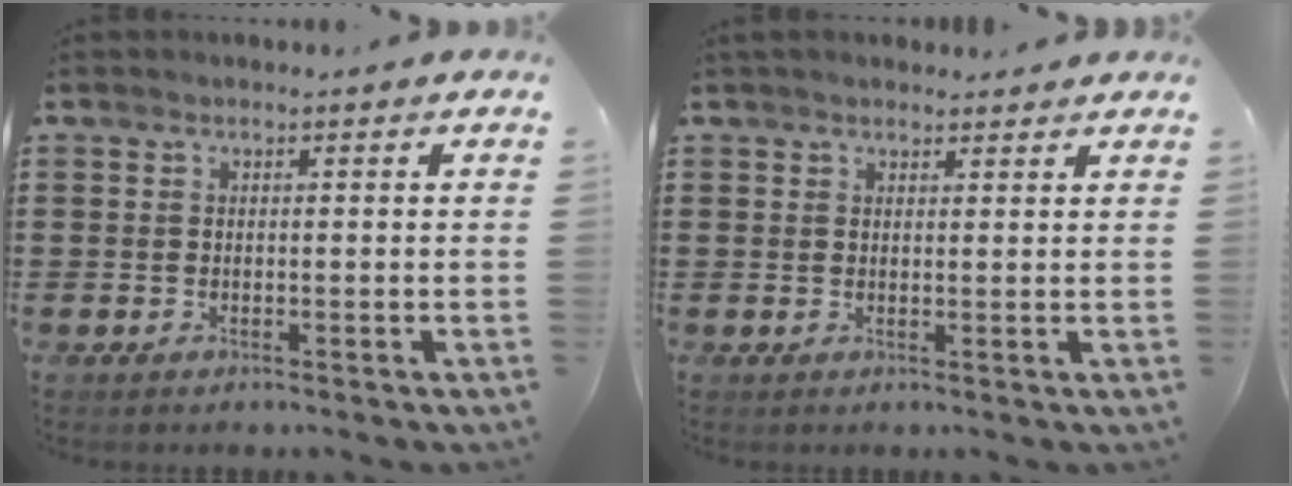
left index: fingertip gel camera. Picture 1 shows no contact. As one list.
[{"total": 1.8, "force": [1.7, 0.5, 0.2], "torque": [-0.009, 0.001, 0.035]}]